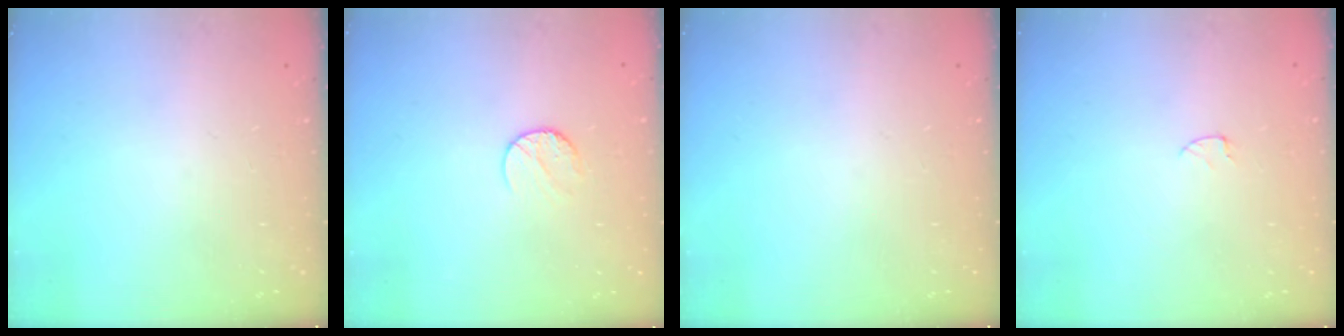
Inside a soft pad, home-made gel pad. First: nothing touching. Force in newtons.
{"total": 5.9, "press": 5.8, "slide": 0.6}
{"total": 0.0}
{"total": 2.5, "press": 2.5, "slide": 0.2}